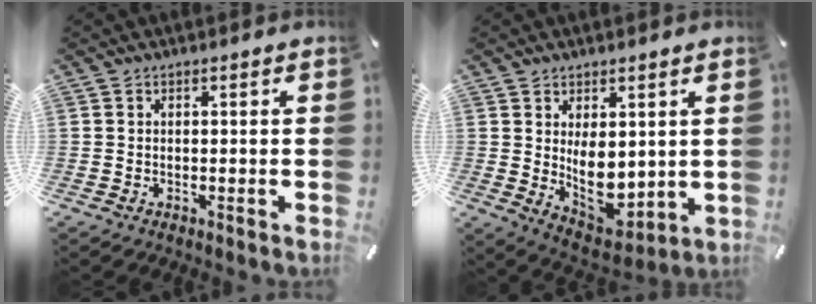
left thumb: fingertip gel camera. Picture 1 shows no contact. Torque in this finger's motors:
{"motor_torque": [2.53, 2.48, 0.49, -0.36, 0.17]}